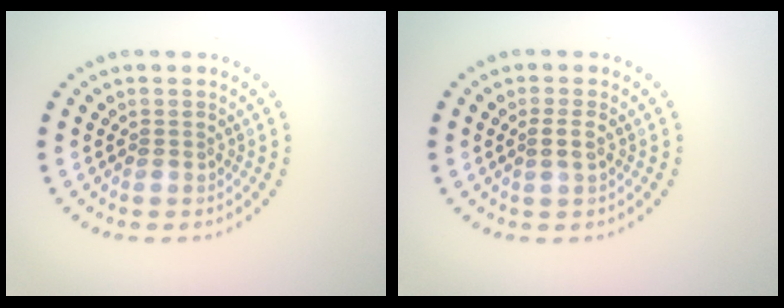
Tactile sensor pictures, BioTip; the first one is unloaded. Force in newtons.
{"total": 1.2, "press": 1.1, "slide": 0.6}